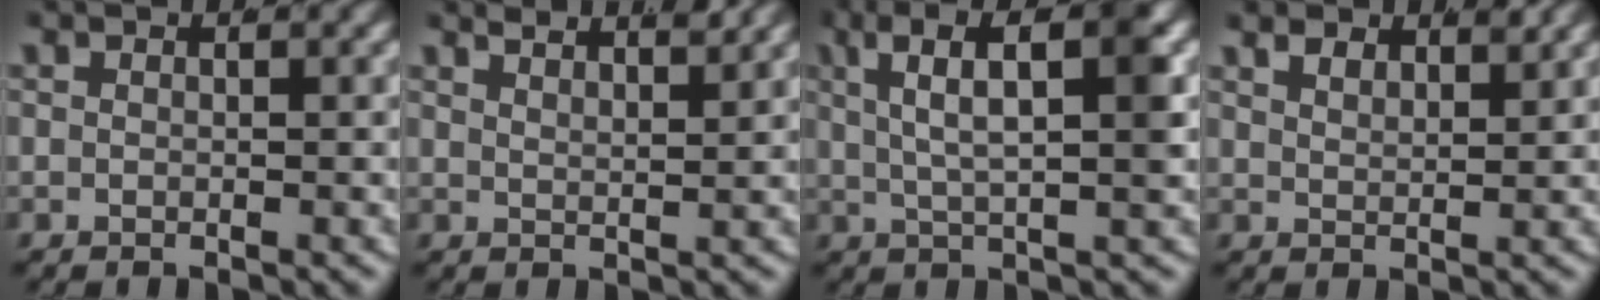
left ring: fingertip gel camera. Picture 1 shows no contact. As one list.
[{"total": 3.4, "force": [3.2, 0.0, 1.3], "torque": [-0.019, -0.008, 0.061]}, {"total": 6.5, "force": [2.0, 1.6, 6.0], "torque": [-0.089, 0.012, 0.032]}, {"total": 2.5, "force": [2.2, 0.3, 1.1], "torque": [-0.021, -0.010, 0.049]}]